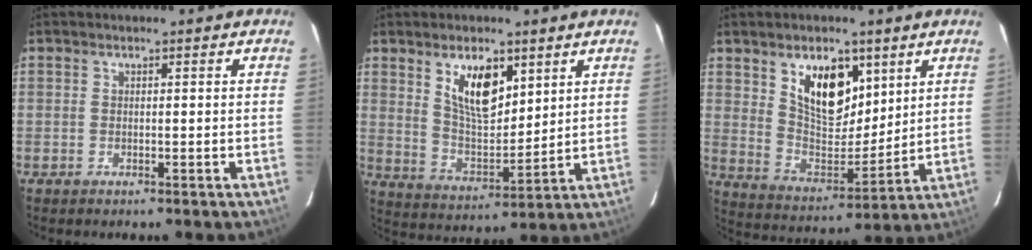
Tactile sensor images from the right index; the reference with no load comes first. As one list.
[{"total": 10.8, "force": [5.6, 4.8, 7.9], "torque": [-0.136, 0.001, 0.115]}, {"total": 13.4, "force": [6.7, 7.3, 9.1], "torque": [-0.147, -0.005, 0.131]}]